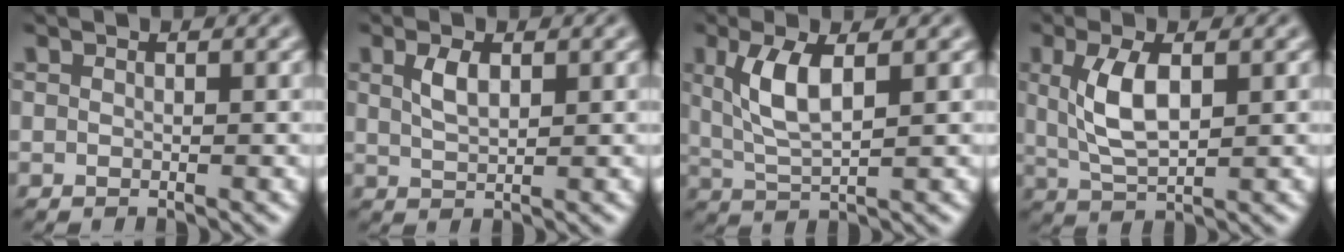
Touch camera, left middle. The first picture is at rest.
{"total": 2.2, "force": [0.8, 1.0, 1.7], "torque": [-0.039, 0.002, 0.018]}
{"total": 4.3, "force": [1.3, 1.5, 3.8], "torque": [-0.087, -0.001, 0.028]}
{"total": 4.5, "force": [1.0, 1.9, 3.9], "torque": [-0.087, 0.004, 0.021]}